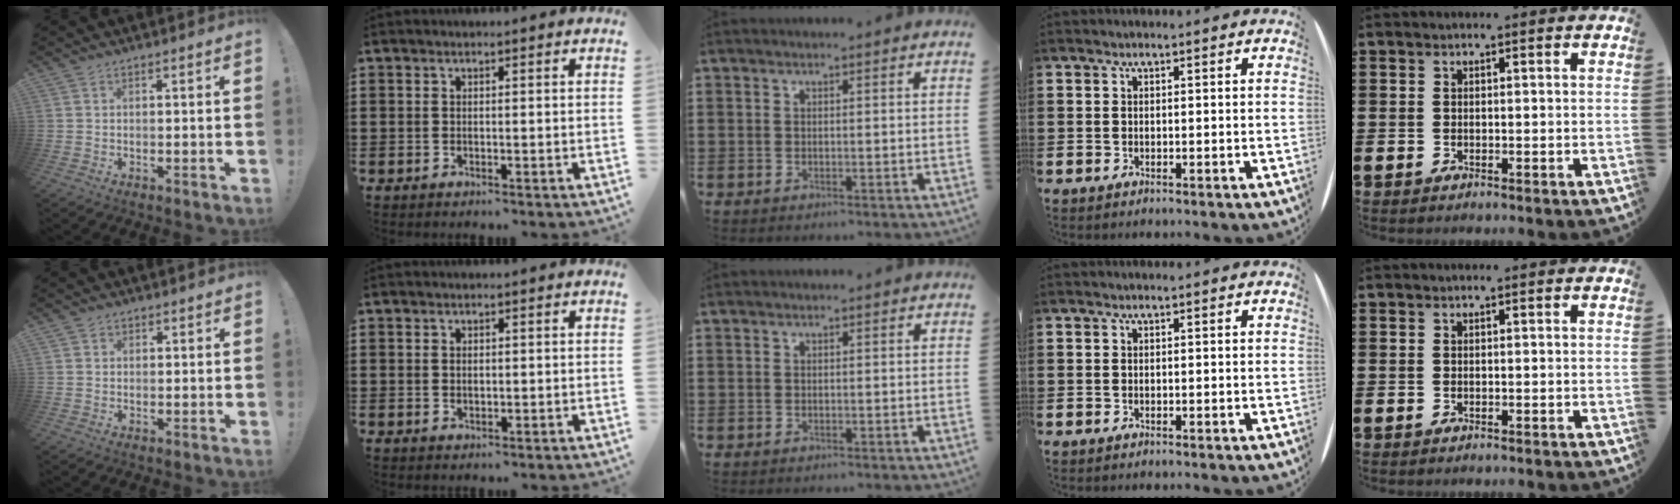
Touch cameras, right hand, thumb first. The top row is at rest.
{"thumb": {"total": 1.2, "force": [0.4, 1.1, 0.2], "torque": [0.004, -0.002, 0.006]}, "index": {"total": 0.8, "force": [0.3, 0.4, 0.6], "torque": [-0.013, 0.004, 0.005]}}